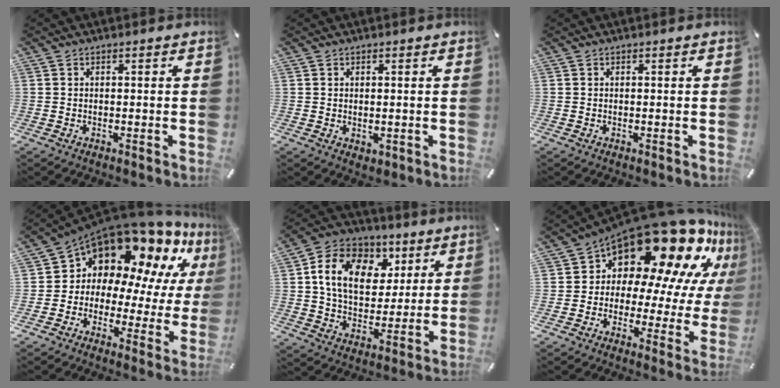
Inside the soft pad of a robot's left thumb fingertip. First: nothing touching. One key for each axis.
{"total": 1.0, "fx": 0.4, "fy": 0.9, "fz": 0.3, "tx": -0.007, "ty": 0.004, "tz": 0.007}
{"total": 0.0}
{"total": 13.1, "fx": 10.4, "fy": 7.3, "fz": 3.3, "tx": -0.079, "ty": -0.105, "tz": 0.184}
{"total": 15.1, "fx": 5.6, "fy": 11.4, "fz": 8.2, "tx": -0.140, "ty": -0.006, "tz": 0.107}
{"total": 20.0, "fx": 14.5, "fy": 9.5, "fz": 10.1, "tx": -0.156, "ty": -0.129, "tz": 0.254}